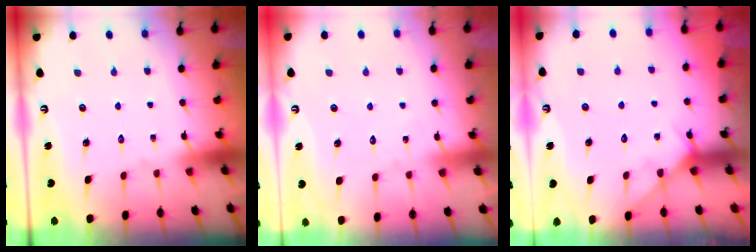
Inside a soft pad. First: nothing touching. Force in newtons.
{"total": 4.0, "press": 4.0, "slide": 0.3}
{"total": 5.3, "press": 5.3, "slide": 0.5}